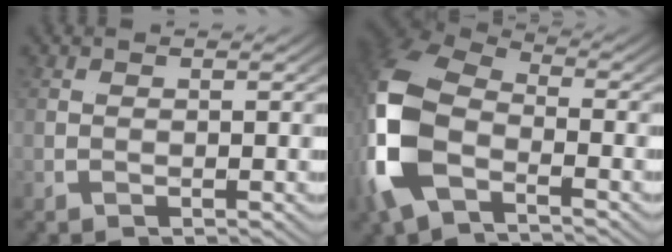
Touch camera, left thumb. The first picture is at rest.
{"total": 11.1, "force": [-0.8, 7.6, 8.1], "torque": [-0.220, 0.000, -0.022]}